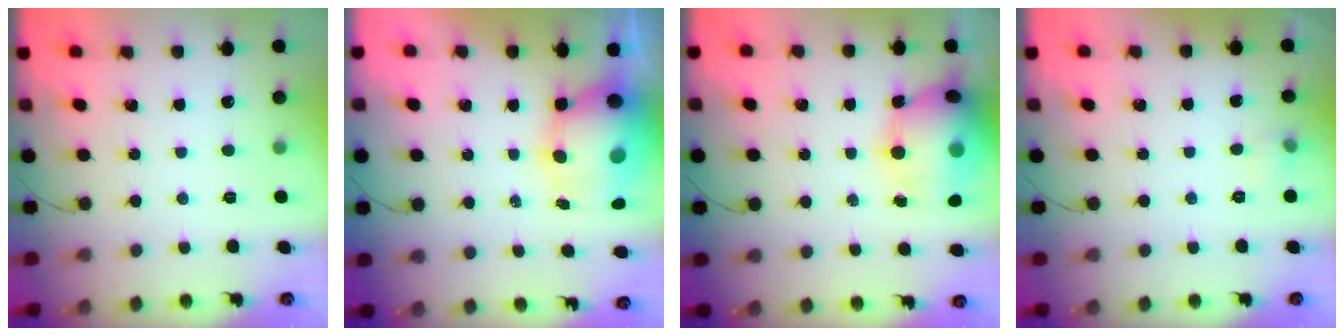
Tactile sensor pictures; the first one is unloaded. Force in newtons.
{"total": 11.1, "press": 10.8, "slide": 2.6}
{"total": 18.0, "press": 17.4, "slide": 4.4}
{"total": 4.0, "press": 3.7, "slide": 1.3}